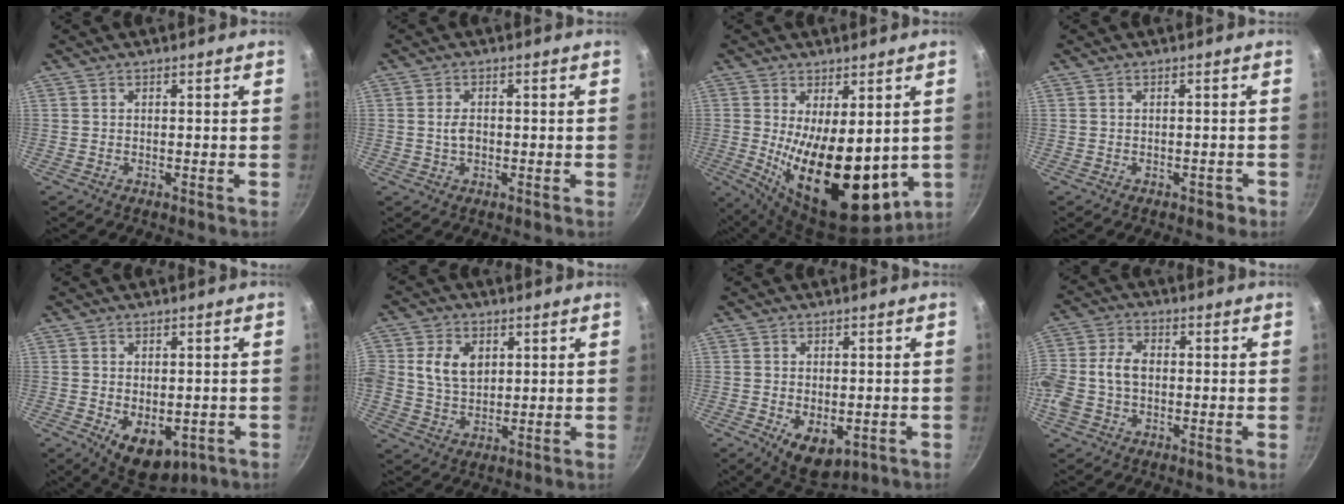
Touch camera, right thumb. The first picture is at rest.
{"total": 2.6, "force": [-0.2, 1.7, 2.0], "torque": [-0.031, 0.006, -0.004]}
{"total": 19.6, "force": [-0.3, 9.4, 17.3], "torque": [-0.240, -0.044, 0.019]}
{"total": 1.5, "force": [-0.8, 1.0, 0.8], "torque": [0.001, 0.017, 0.001]}
{"total": 9.2, "force": [-2.2, 5.9, 6.7], "torque": [-0.074, -0.006, -0.013]}
{"total": 8.4, "force": [2.1, 6.2, 5.2], "torque": [-0.080, -0.007, 0.035]}
{"total": 7.5, "force": [-1.8, 4.6, 5.7], "torque": [-0.074, -0.009, -0.011]}
{"total": 9.9, "force": [-0.8, 6.9, 7.0], "torque": [-0.139, 0.024, -0.026]}